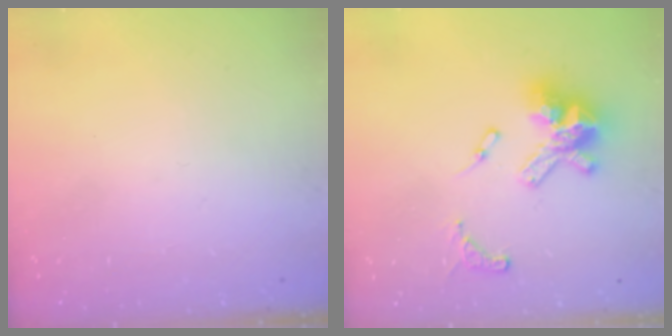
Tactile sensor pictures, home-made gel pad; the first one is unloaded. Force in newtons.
{"total": 15.9, "press": 15.9, "slide": 1.7}